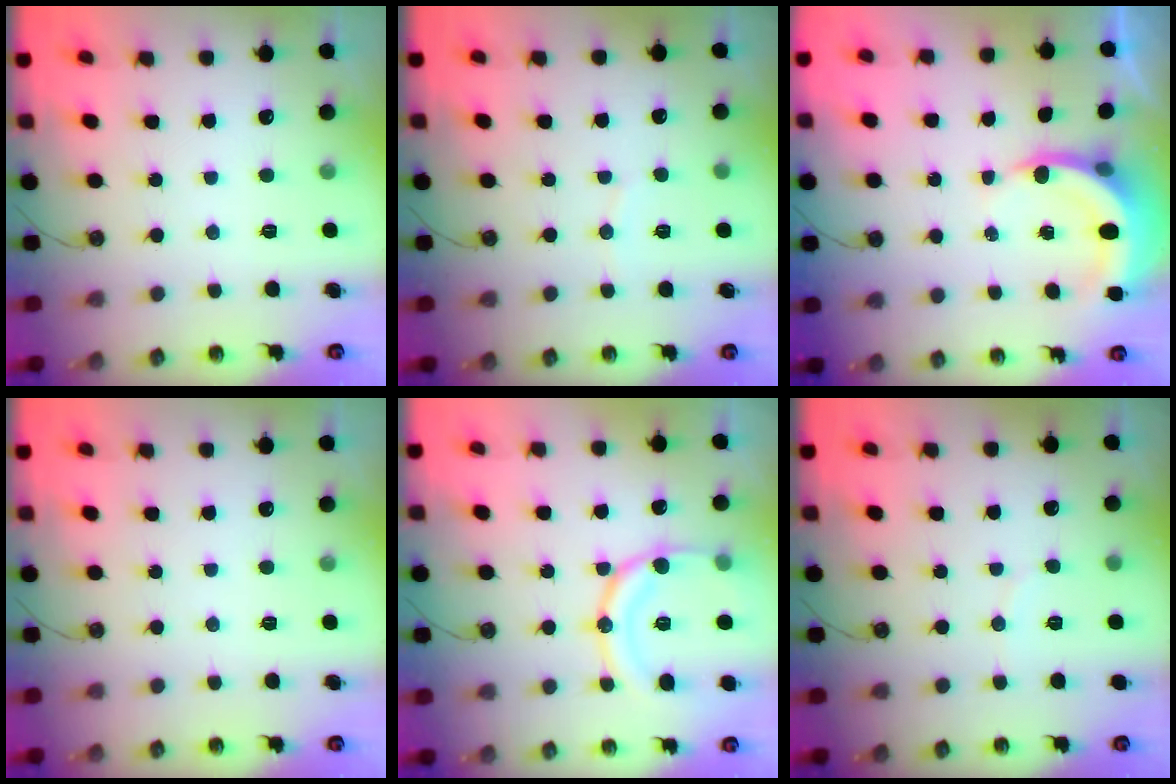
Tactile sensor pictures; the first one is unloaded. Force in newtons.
{"total": 4.0, "press": 3.9, "slide": 0.3}
{"total": 4.9, "press": 4.9, "slide": 0.3}
{"total": 0.0}
{"total": 15.3, "press": 15.2, "slide": 2.0}
{"total": 2.0, "press": 2.0, "slide": 0.2}